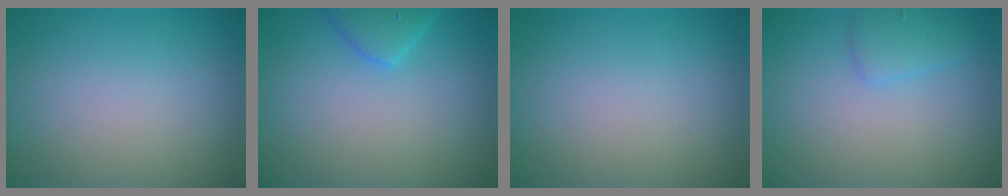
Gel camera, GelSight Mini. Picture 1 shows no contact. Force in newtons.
{"total": 2.3, "press": 2.3, "slide": 0.2}
{"total": 0.0}
{"total": 1.9, "press": 1.9, "slide": 0.1}